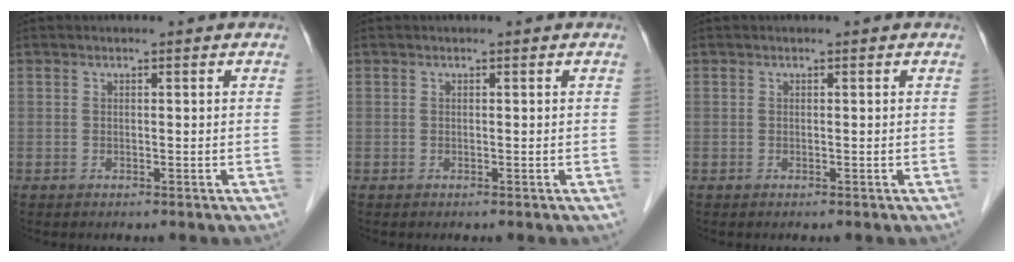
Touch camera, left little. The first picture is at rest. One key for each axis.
{"total": 0.0}
{"total": 0.0}